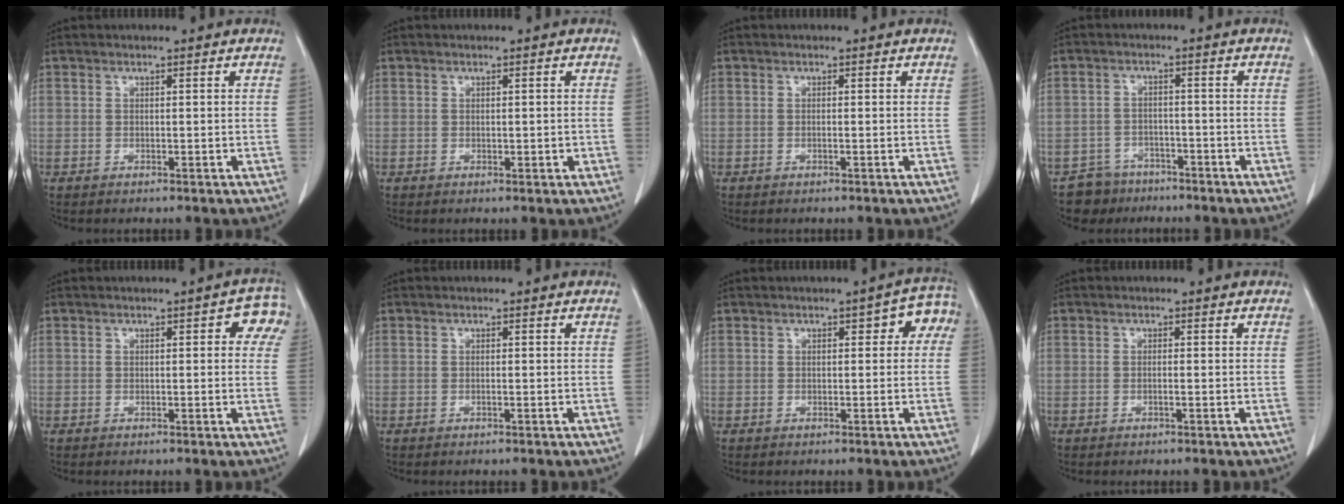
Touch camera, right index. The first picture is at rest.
{"total": 1.1, "force": [-0.1, 0.6, 0.9], "torque": [-0.013, 0.001, 0.002]}
{"total": 0.0}
{"total": 4.8, "force": [-3.8, 3.0, -0.6], "torque": [0.013, 0.006, -0.062]}
{"total": 4.6, "force": [1.7, 1.7, 3.9], "torque": [-0.031, 0.012, 0.008]}
{"total": 0.0}
{"total": 4.6, "force": [1.0, 2.2, 3.9], "torque": [-0.040, 0.030, 0.008]}
{"total": 0.5, "force": [-0.2, -0.1, 0.5], "torque": [-0.008, 0.001, -0.003]}